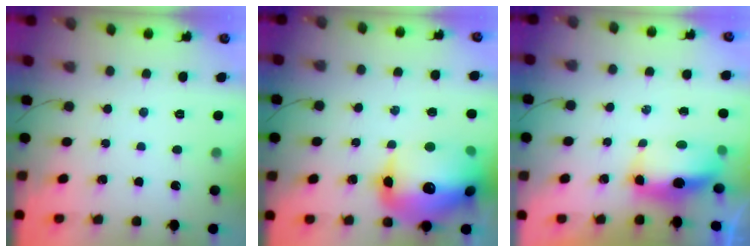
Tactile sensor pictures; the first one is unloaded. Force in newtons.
{"total": 24.9, "press": 24.4, "slide": 5.1}
{"total": 7.4, "press": 7.4, "slide": 0.6}